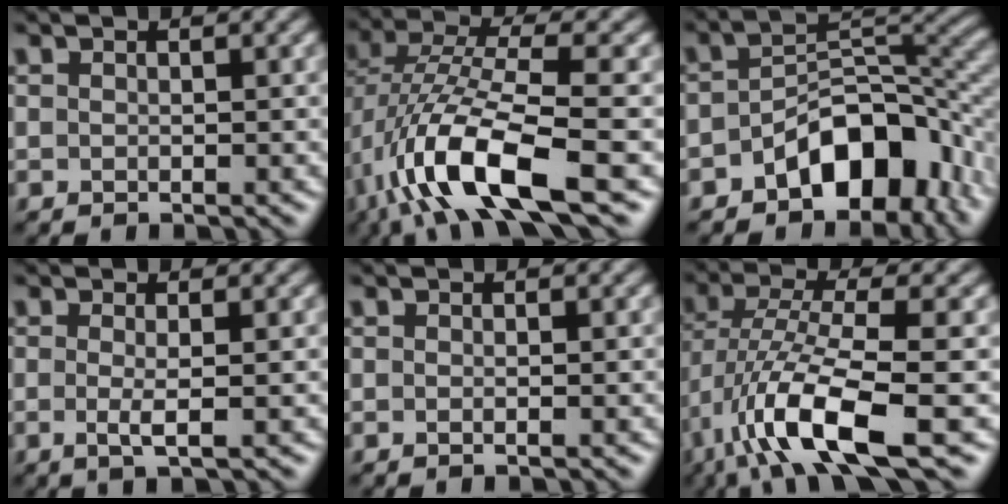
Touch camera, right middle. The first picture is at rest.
{"total": 10.8, "force": [-4.4, 3.4, 9.2], "torque": [-0.186, 0.006, -0.086]}
{"total": 8.5, "force": [-4.1, 4.6, 5.8], "torque": [-0.076, 0.013, -0.076]}
{"total": 1.7, "force": [-0.3, 0.2, 1.7], "torque": [-0.035, -0.006, -0.008]}
{"total": 0.0}
{"total": 9.6, "force": [-4.6, 2.6, 8.1], "torque": [-0.162, -0.002, -0.088]}